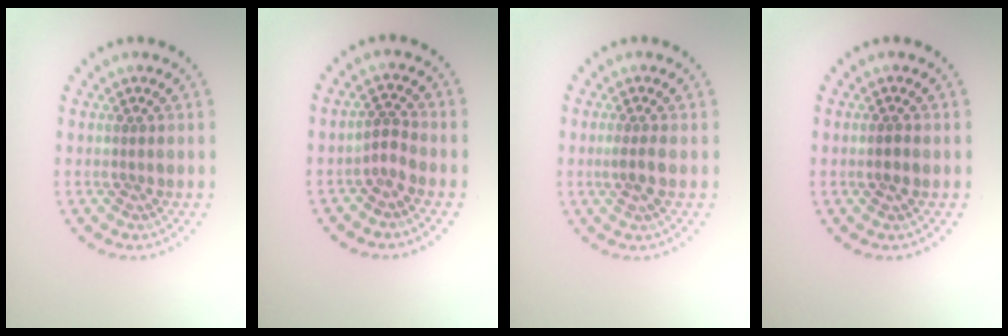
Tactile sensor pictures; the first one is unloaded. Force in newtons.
{"total": 1.4, "press": 0.9, "slide": 1.0}
{"total": 1.6, "press": 1.3, "slide": 0.9}
{"total": 1.0, "press": 1.0, "slide": 0.3}